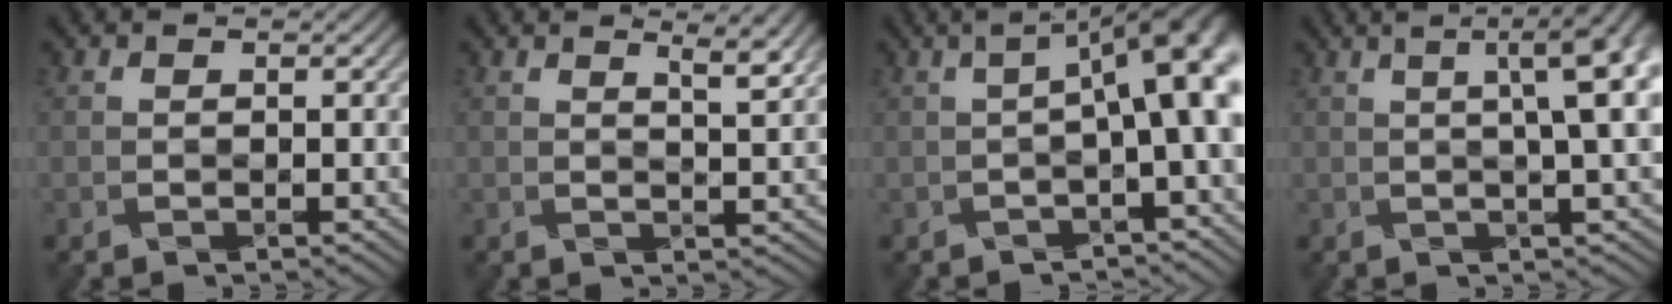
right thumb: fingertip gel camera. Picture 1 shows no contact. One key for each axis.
{"total": 4.2, "fx": 2.6, "fy": 0.8, "fz": 3.2, "tx": -0.047, "ty": 0.004, "tz": 0.048}
{"total": 9.2, "fx": -0.3, "fy": 2.5, "fz": 8.9, "tx": -0.100, "ty": 0.017, "tz": -0.005}
{"total": 9.1, "fx": 1.8, "fy": 2.0, "fz": 8.7, "tx": -0.085, "ty": 0.028, "tz": 0.023}